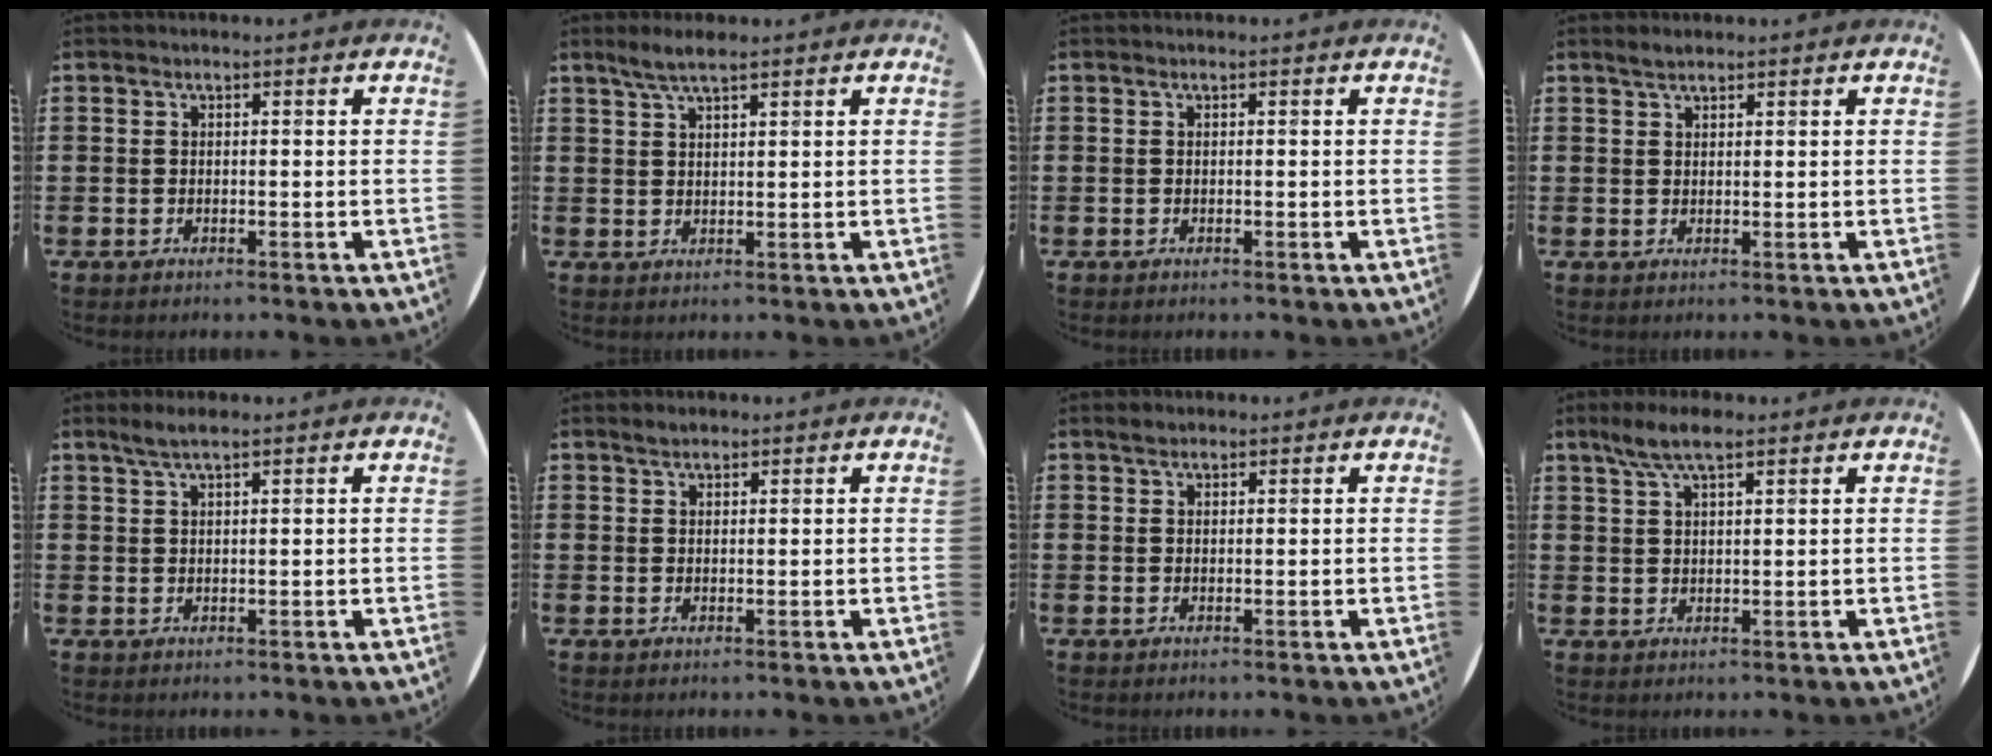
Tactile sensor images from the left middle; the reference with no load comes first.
{"total": 3.1, "force": [2.4, 0.5, 1.8], "torque": [-0.039, 0.005, 0.043]}
{"total": 0.0}
{"total": 1.6, "force": [1.4, 0.4, 0.6], "torque": [-0.013, 0.005, 0.026]}
{"total": 2.3, "force": [1.8, 0.2, 1.4], "torque": [-0.029, 0.004, 0.032]}
{"total": 1.4, "force": [1.3, 0.4, 0.4], "torque": [-0.001, 0.000, 0.023]}
{"total": 1.2, "force": [1.1, 0.5, 0.3], "torque": [0.000, 0.001, 0.019]}
{"total": 5.0, "force": [3.6, 1.3, 3.3], "torque": [-0.072, 0.005, 0.063]}